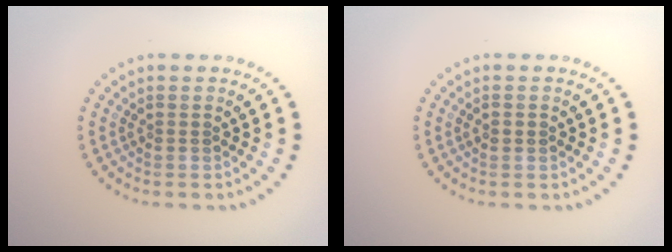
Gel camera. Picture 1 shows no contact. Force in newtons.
{"total": 1.0, "press": 1.0, "slide": 0.1}